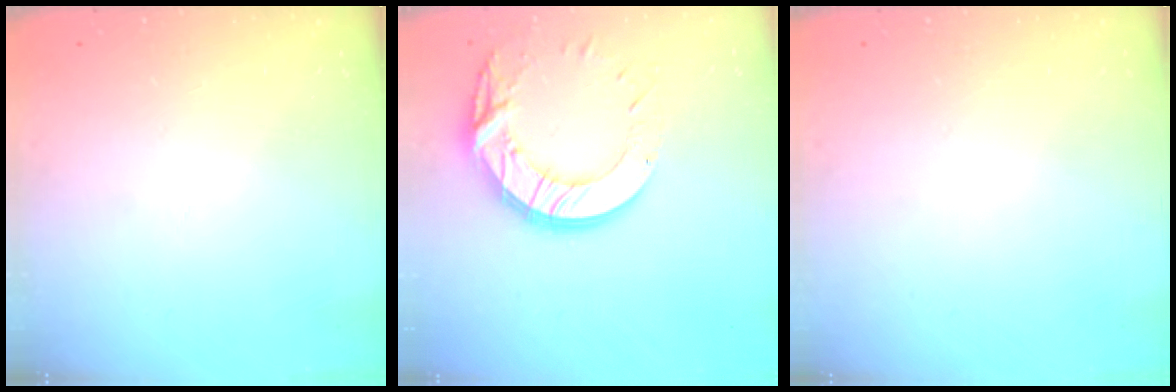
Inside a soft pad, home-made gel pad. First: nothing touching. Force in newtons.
{"total": 15.8, "press": 15.8, "slide": 1.1}
{"total": 0.0}